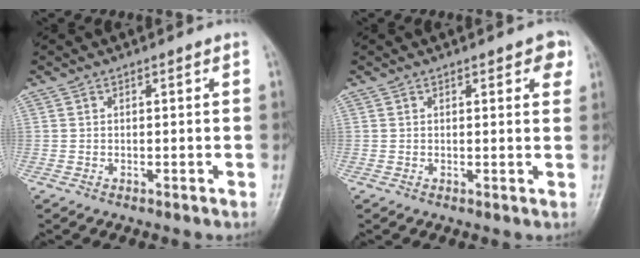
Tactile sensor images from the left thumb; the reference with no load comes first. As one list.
[{"total": 3.4, "force": [1.8, 1.4, 2.6], "torque": [-0.014, -0.004, 0.015]}]